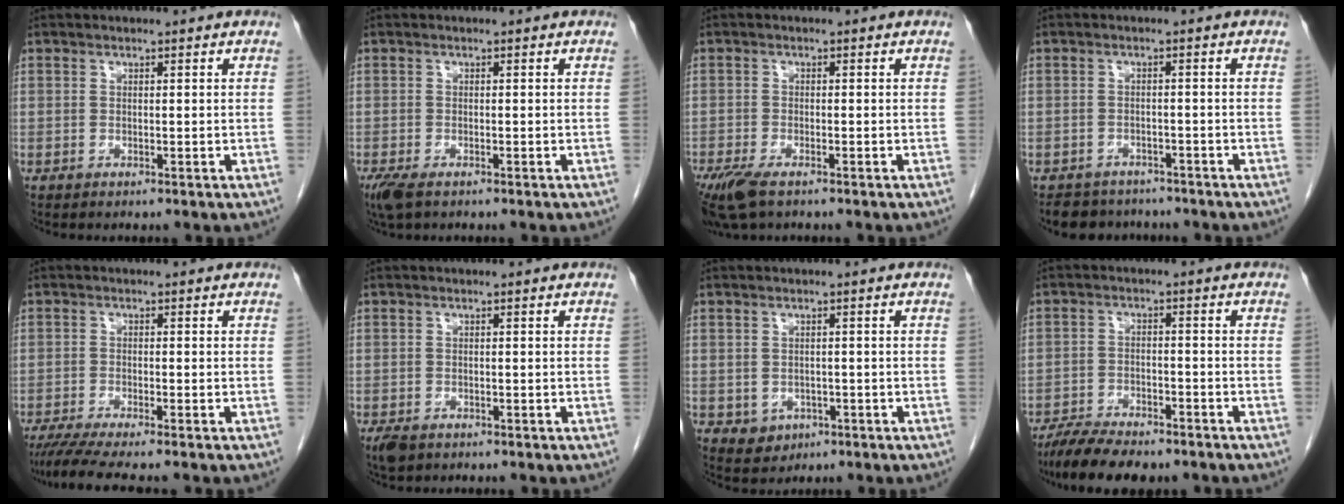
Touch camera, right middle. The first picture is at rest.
{"total": 3.7, "force": [-2.4, 1.4, 2.4], "torque": [-0.057, -0.012, -0.041]}
{"total": 6.6, "force": [-4.6, 2.2, 4.2], "torque": [-0.085, -0.018, -0.081]}
{"total": 5.9, "force": [-5.3, 2.7, 0.4], "torque": [-0.002, 0.003, -0.071]}
{"total": 7.1, "force": [-6.0, -0.3, 3.8], "torque": [-0.058, -0.020, -0.099]}
{"total": 2.9, "force": [-2.0, 1.6, 1.3], "torque": [-0.028, -0.005, -0.029]}
{"total": 3.1, "force": [-1.1, 2.7, 1.1], "torque": [-0.013, 0.003, -0.005]}
{"total": 9.8, "force": [-8.2, 2.6, 4.7], "torque": [-0.076, -0.012, -0.131]}